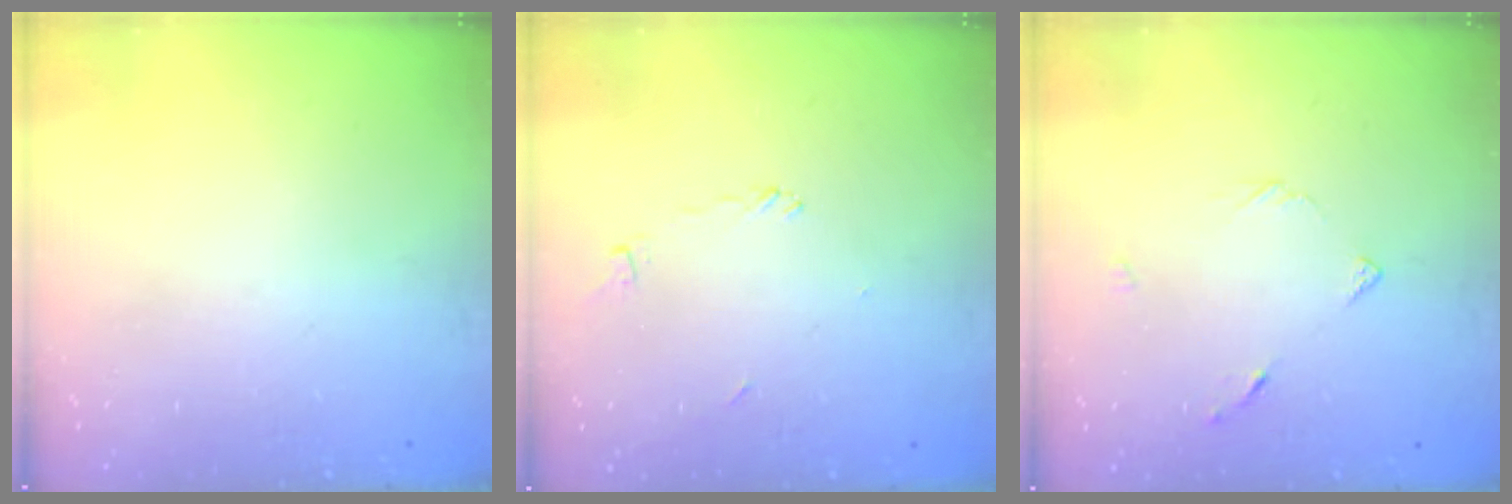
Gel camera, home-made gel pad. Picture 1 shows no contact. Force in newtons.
{"total": 3.6, "press": 3.6, "slide": 0.1}
{"total": 3.3, "press": 3.3, "slide": 0.5}